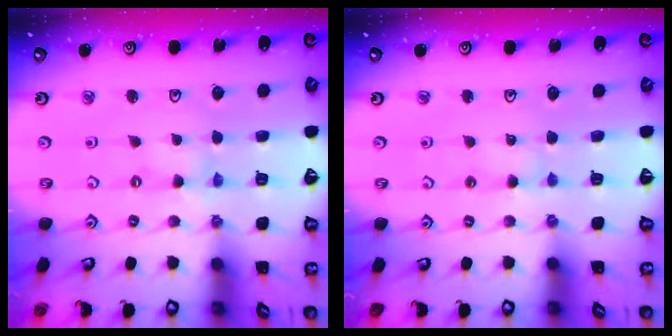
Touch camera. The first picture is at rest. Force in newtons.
{"total": 1.8, "press": 1.8, "slide": 0.2}